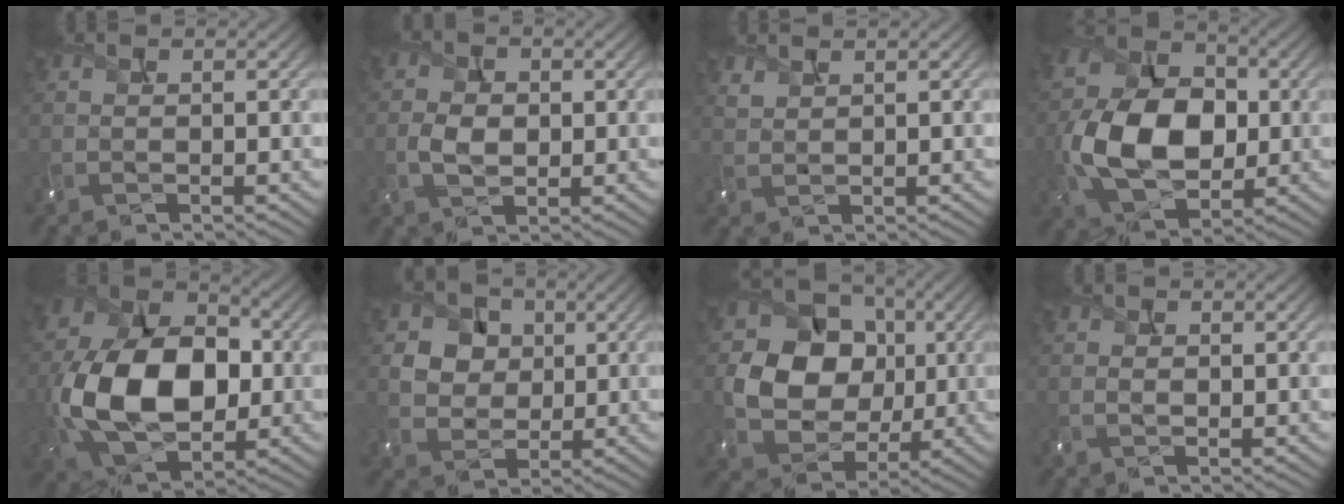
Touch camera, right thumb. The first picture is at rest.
{"total": 2.7, "force": [-0.6, 2.1, 1.5], "torque": [-0.036, -0.001, -0.008]}
{"total": 1.5, "force": [1.5, 0.3, 0.3], "torque": [-0.008, 0.004, 0.035]}
{"total": 11.6, "force": [-1.3, 8.0, 8.3], "torque": [-0.171, 0.001, -0.025]}
{"total": 14.8, "force": [-1.7, 10.0, 10.7], "torque": [-0.212, -0.007, -0.031]}
{"total": 4.5, "force": [1.0, 4.2, 1.2], "torque": [-0.044, 0.001, 0.012]}
{"total": 10.1, "force": [0.4, 8.7, 5.1], "torque": [-0.109, -0.004, 0.010]}
{"total": 0.6, "force": [-0.3, 0.4, 0.2], "torque": [-0.005, 0.002, -0.002]}